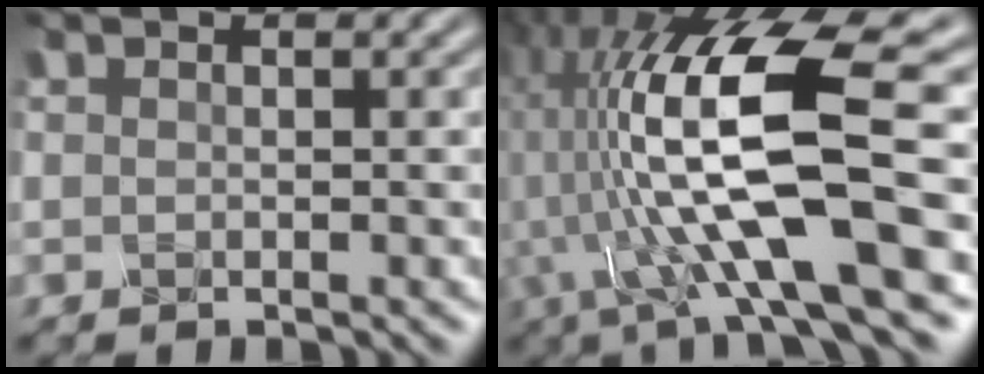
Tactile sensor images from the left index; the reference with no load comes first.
{"total": 14.3, "force": [-2.0, 3.6, 13.6], "torque": [-0.260, 0.011, -0.038]}